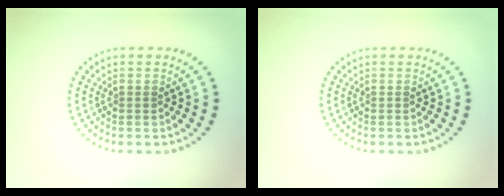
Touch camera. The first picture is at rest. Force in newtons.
{"total": 0.0}